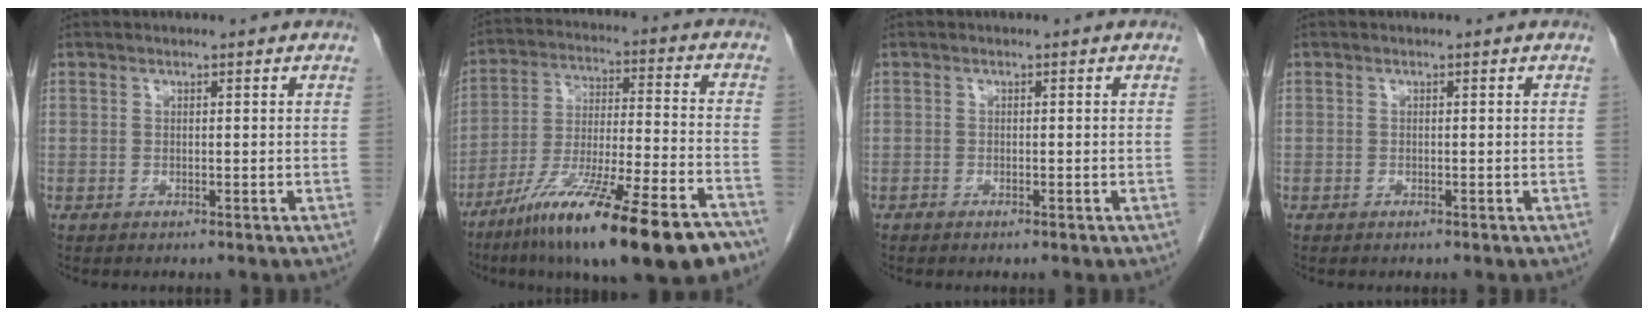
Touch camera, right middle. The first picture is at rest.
{"total": 24.1, "force": [-16.8, 2.3, 17.1], "torque": [-0.233, -0.028, -0.275]}
{"total": 0.8, "force": [-0.6, 0.2, 0.5], "torque": [-0.014, -0.003, -0.007]}
{"total": 0.0}